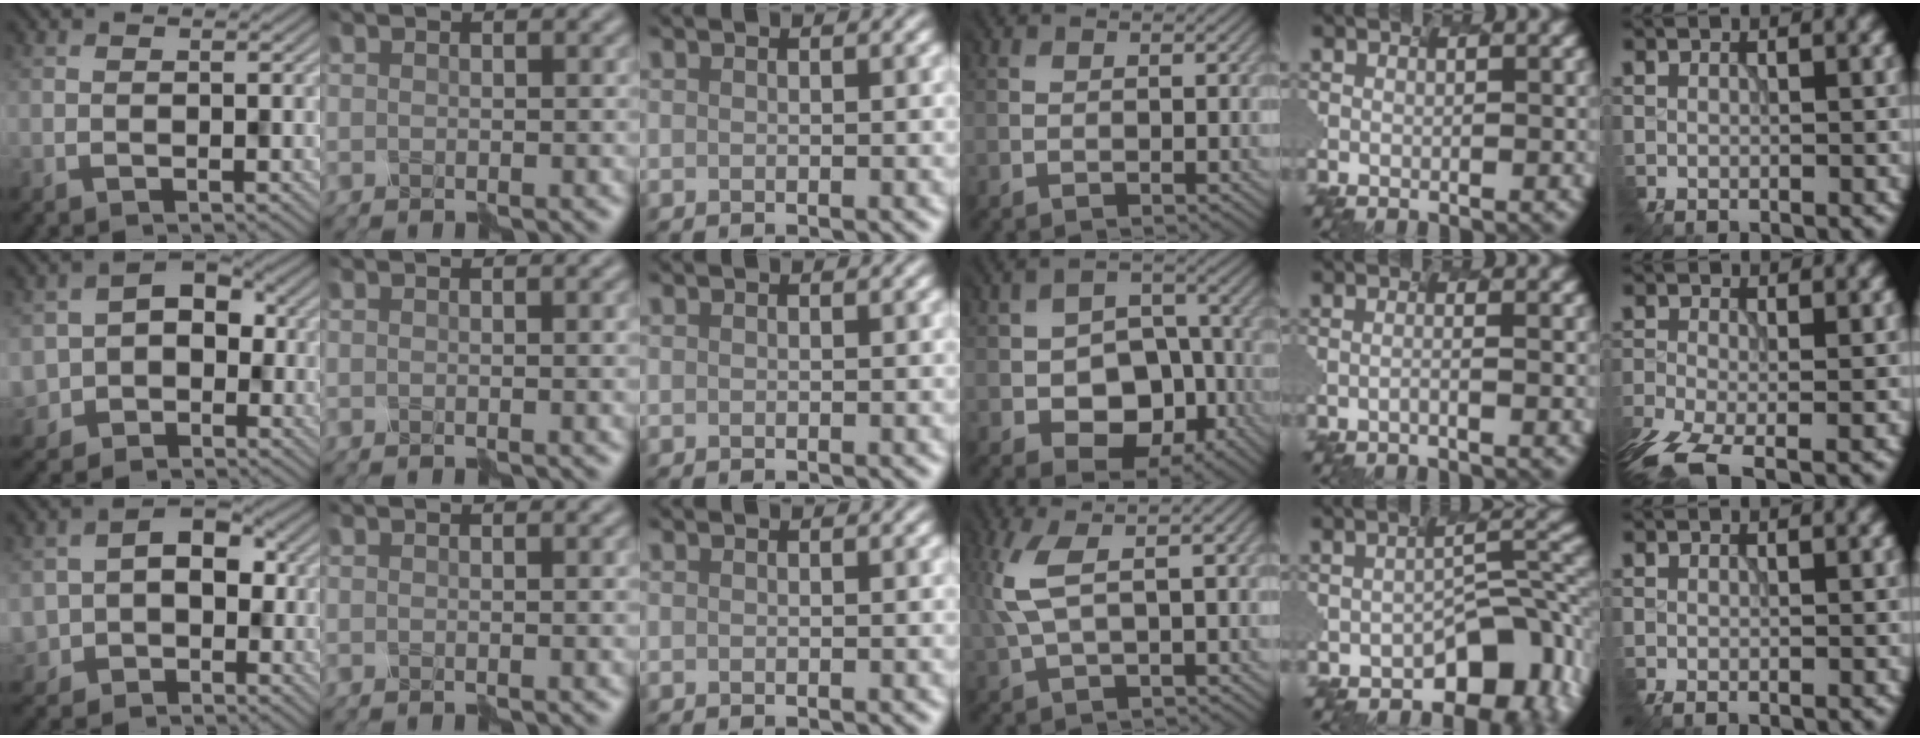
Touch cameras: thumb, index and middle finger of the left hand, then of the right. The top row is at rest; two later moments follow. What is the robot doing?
{"motion": "disassemble", "object": "velcro strap"}